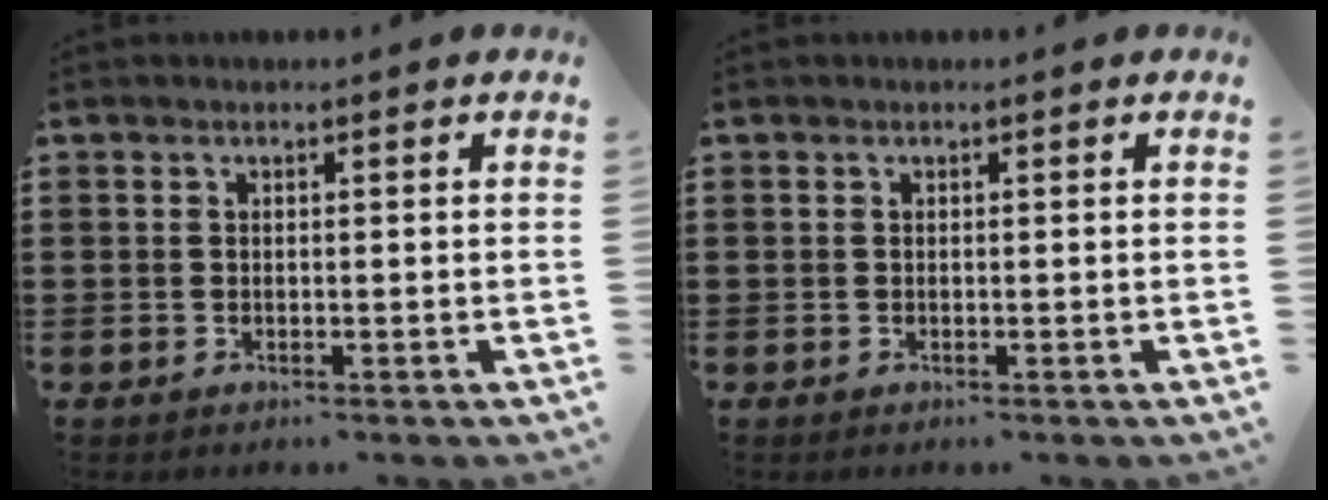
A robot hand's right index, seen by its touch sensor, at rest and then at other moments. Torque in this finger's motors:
{"motor_torque": [-0.02, 0.73, 0.00, 0.00]}